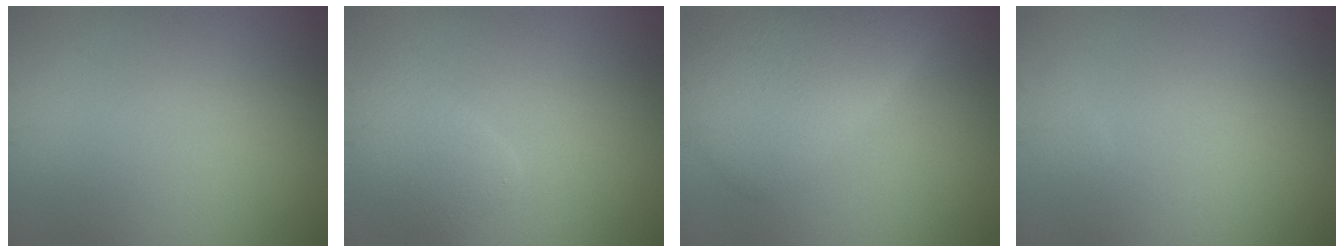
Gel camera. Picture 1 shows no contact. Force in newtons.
{"total": 3.0, "press": 3.0, "slide": 0.2}
{"total": 5.9, "press": 5.9, "slide": 0.0}
{"total": 0.5, "press": 0.5, "slide": 0.1}